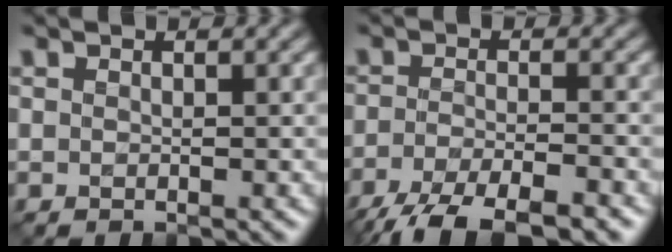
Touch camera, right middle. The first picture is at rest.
{"total": 7.0, "force": [-5.3, 1.5, 4.3], "torque": [-0.072, -0.010, -0.097]}